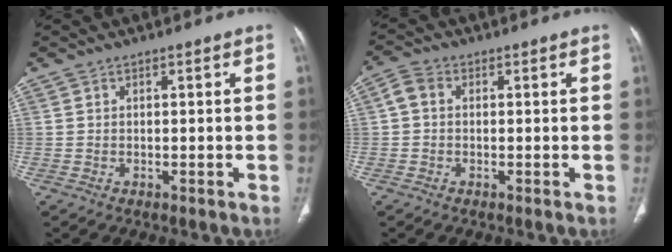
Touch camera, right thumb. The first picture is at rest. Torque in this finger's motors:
{"motor_torque": [0.03, 0.01, 0.16, -0.18, 0.01]}